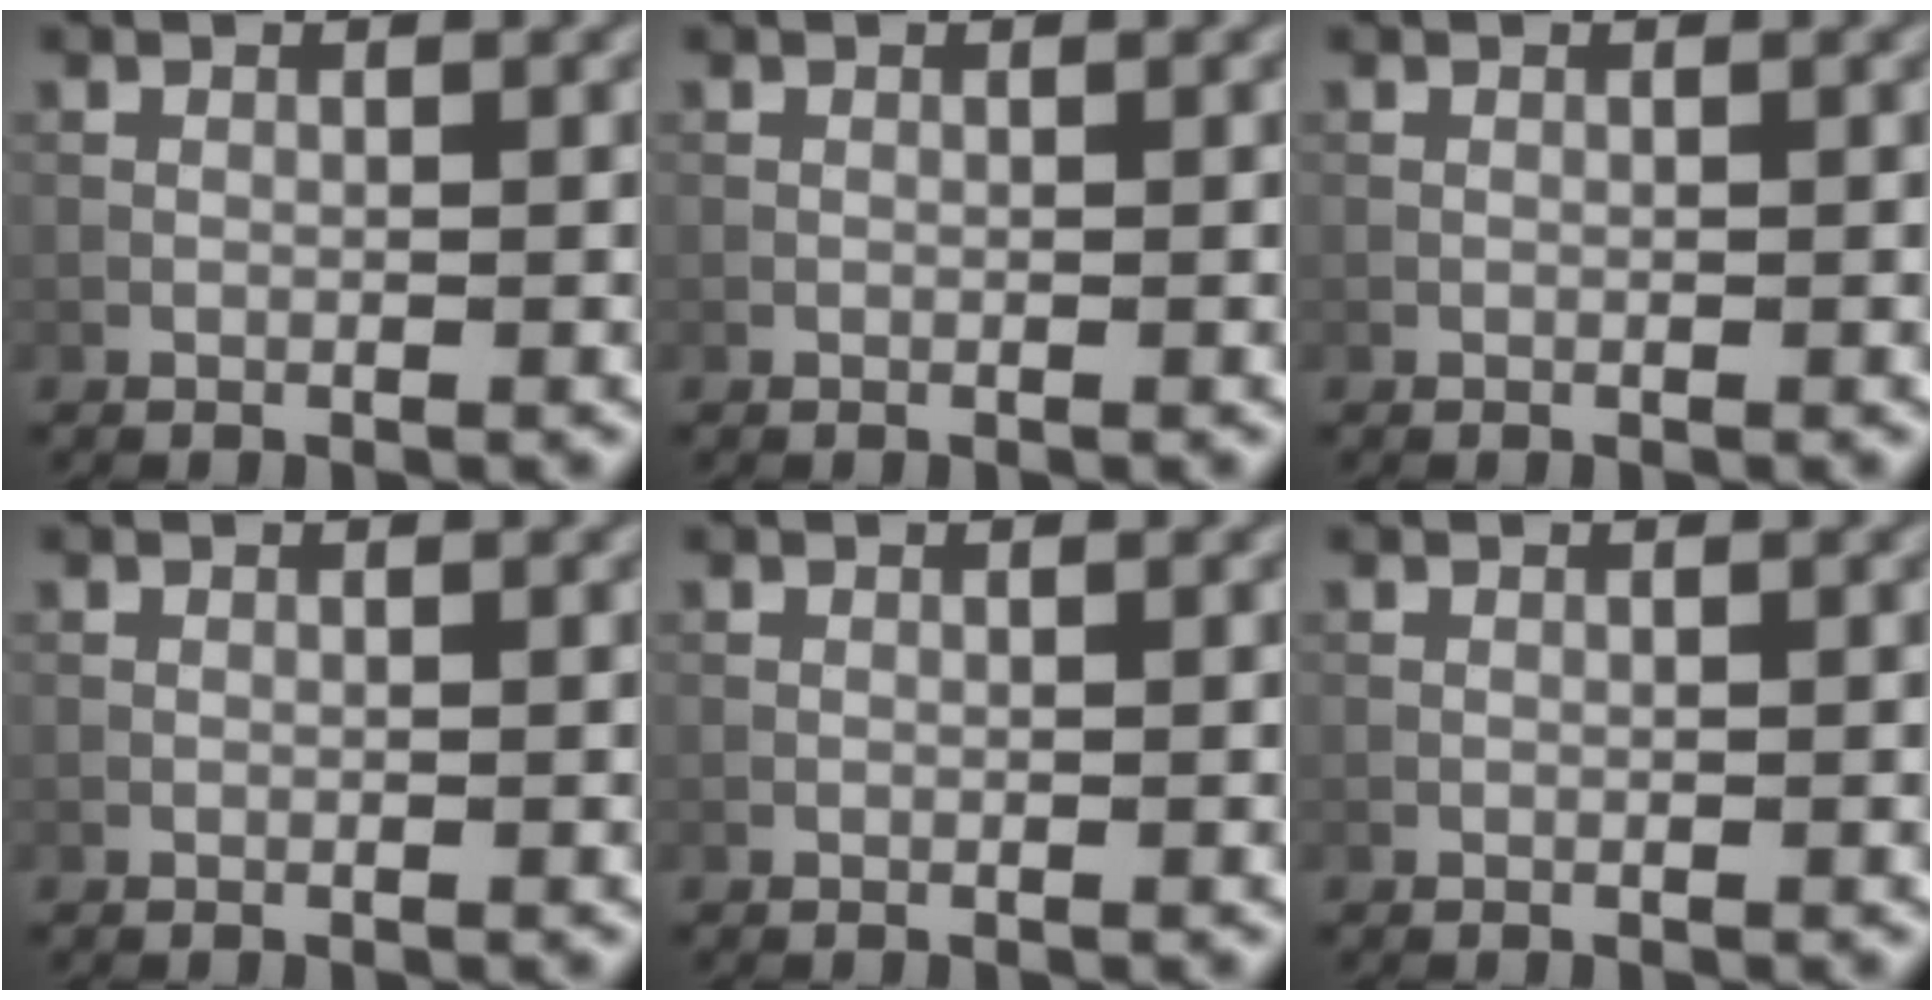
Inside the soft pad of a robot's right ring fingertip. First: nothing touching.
{"total": 0.0}
{"total": 0.0}
{"total": 0.0}
{"total": 0.0}
{"total": 0.0}